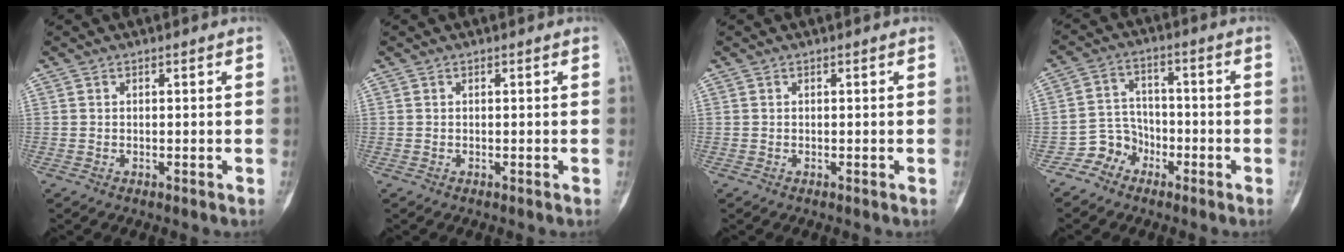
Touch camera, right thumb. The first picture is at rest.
{"total": 0.0}
{"total": 0.0}
{"total": 6.0, "force": [-3.7, 4.7, 0.4], "torque": [0.028, 0.040, -0.076]}